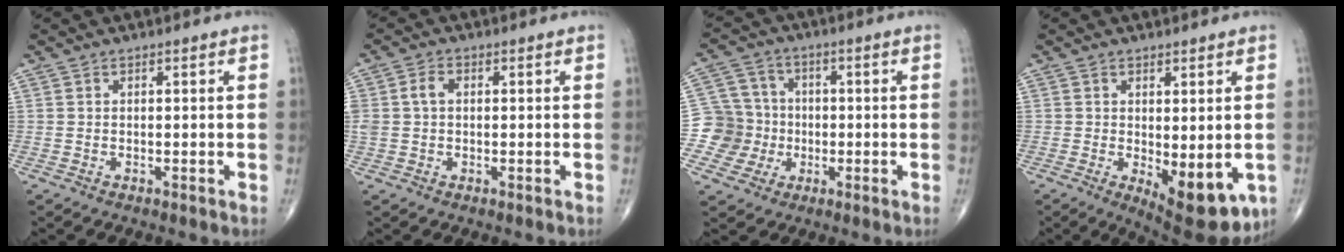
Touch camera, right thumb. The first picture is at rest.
{"total": 4.0, "force": [0.5, 2.9, 2.8], "torque": [-0.071, 0.016, 0.010]}
{"total": 7.4, "force": [-1.6, 7.2, 0.1], "torque": [0.034, 0.019, -0.036]}
{"total": 11.0, "force": [-2.8, 4.7, 9.6], "torque": [-0.106, -0.021, -0.024]}